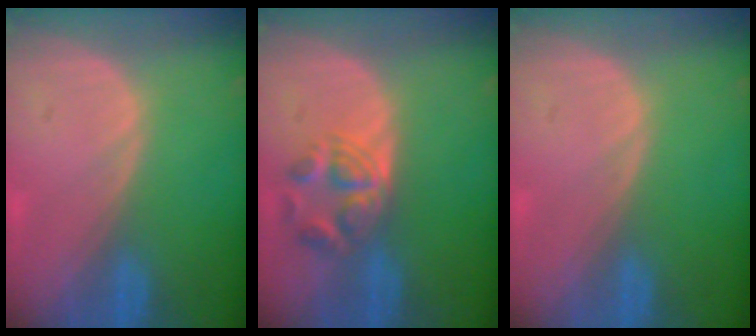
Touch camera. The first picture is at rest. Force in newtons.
{"total": 5.6, "press": 5.0, "slide": 2.7}
{"total": 0.0}